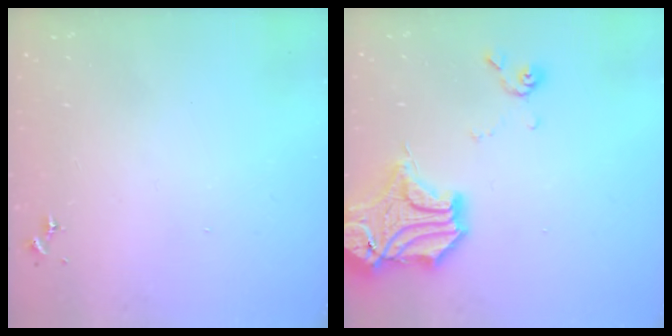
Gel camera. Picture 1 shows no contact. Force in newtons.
{"total": 20.2, "press": 20.0, "slide": 2.5}